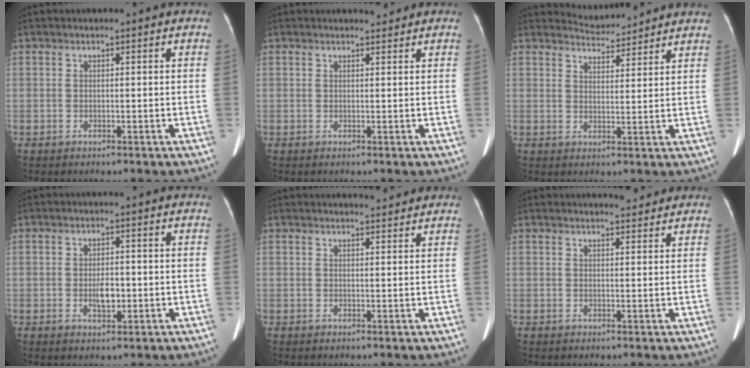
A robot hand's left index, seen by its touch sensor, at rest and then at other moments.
{"total": 0.9, "force": [0.8, 0.2, 0.0], "torque": [-0.007, -0.006, 0.014]}
{"total": 5.2, "force": [5.2, 0.5, -0.3], "torque": [-0.006, 0.010, 0.073]}
{"total": 2.9, "force": [-0.7, 1.3, 2.5], "torque": [-0.046, -0.001, -0.008]}
{"total": 3.0, "force": [2.9, 0.5, 0.5], "torque": [-0.010, 0.005, 0.035]}
{"total": 2.9, "force": [2.8, 0.6, 0.6], "torque": [-0.010, 0.001, 0.033]}